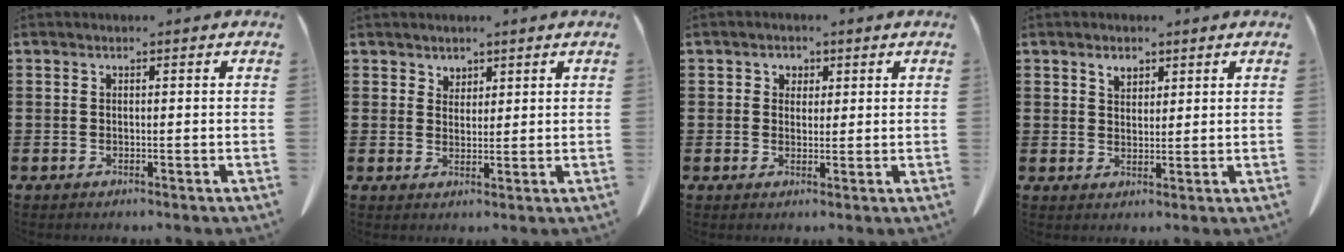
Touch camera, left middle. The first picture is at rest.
{"total": 2.2, "force": [1.9, 1.2, 0.1], "torque": [-0.008, 0.004, 0.038]}
{"total": 1.8, "force": [0.9, 1.5, 0.3], "torque": [-0.013, 0.008, 0.015]}
{"total": 2.4, "force": [1.8, 1.3, 1.0], "torque": [-0.016, -0.002, 0.032]}